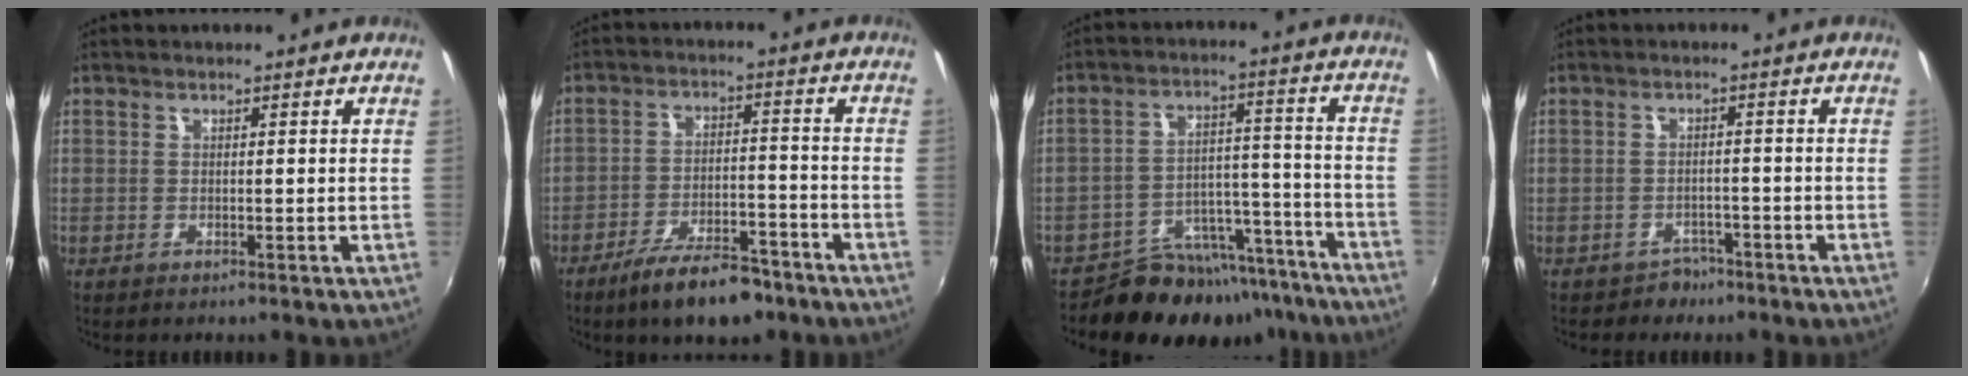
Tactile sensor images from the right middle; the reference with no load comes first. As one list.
[{"total": 11.5, "force": [-8.6, 3.7, 6.6], "torque": [-0.129, -0.001, -0.133]}, {"total": 15.9, "force": [-13.3, 7.7, 3.9], "torque": [-0.069, 0.048, -0.176]}, {"total": 3.4, "force": [-2.5, 2.2, 0.1], "torque": [-0.008, 0.009, -0.036]}]